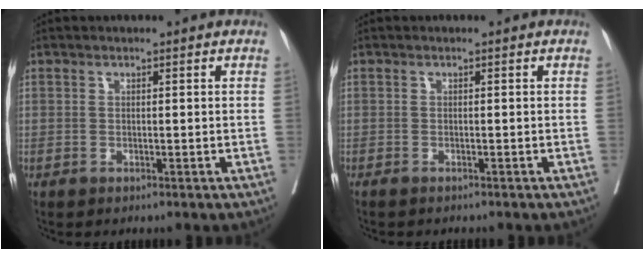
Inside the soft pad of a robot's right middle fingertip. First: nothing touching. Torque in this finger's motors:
{"motor_torque": [0.49, -0.99, 0.07, 0.02]}